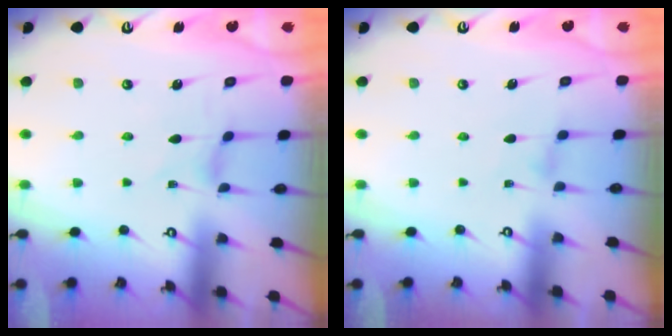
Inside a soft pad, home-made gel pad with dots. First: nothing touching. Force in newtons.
{"total": 0.6, "press": 0.5, "slide": 0.3}